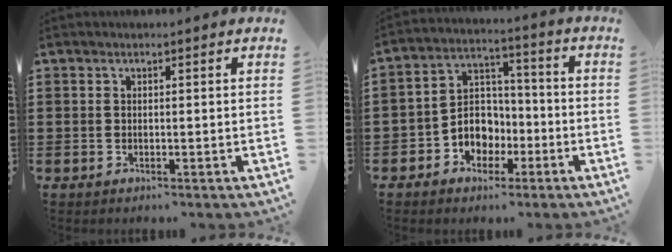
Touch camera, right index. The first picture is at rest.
{"total": 6.1, "force": [-2.7, 5.1, 2.1], "torque": [-0.037, 0.016, -0.050]}